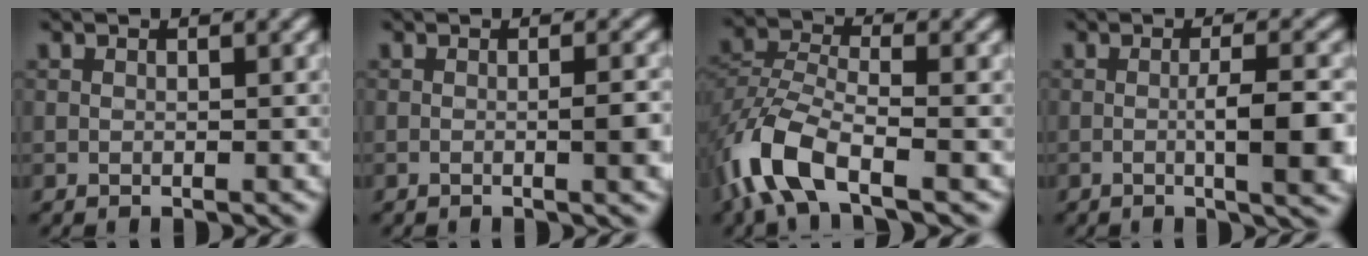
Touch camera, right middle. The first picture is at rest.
{"total": 2.4, "force": [-0.4, 0.4, 2.4], "torque": [-0.031, 0.001, -0.009]}
{"total": 7.1, "force": [-4.1, 2.9, 5.0], "torque": [-0.106, -0.003, -0.094]}
{"total": 5.2, "force": [-0.8, 1.1, 5.1], "torque": [-0.077, -0.002, -0.009]}